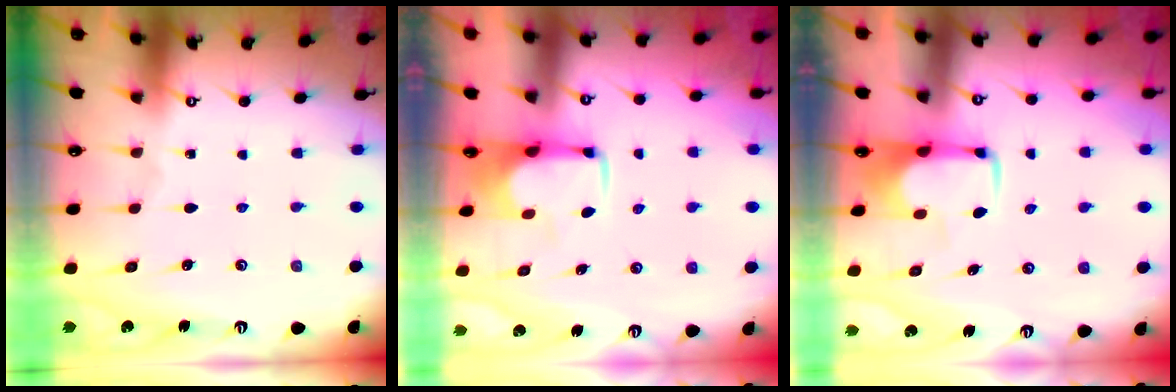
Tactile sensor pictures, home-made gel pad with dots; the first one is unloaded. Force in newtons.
{"total": 1.2, "press": 1.1, "slide": 0.5}
{"total": 1.9, "press": 1.9, "slide": 0.4}